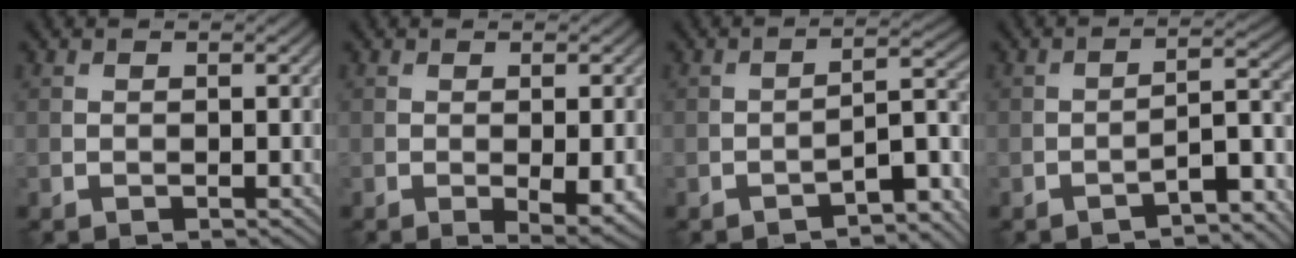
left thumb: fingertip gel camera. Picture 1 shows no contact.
{"total": 4.1, "force": [-1.1, 1.3, 3.7], "torque": [-0.061, -0.010, -0.011]}
{"total": 5.5, "force": [-4.3, 1.0, 3.3], "torque": [-0.039, 0.018, -0.069]}
{"total": 5.1, "force": [-4.0, 0.9, 3.0], "torque": [-0.038, 0.018, -0.066]}